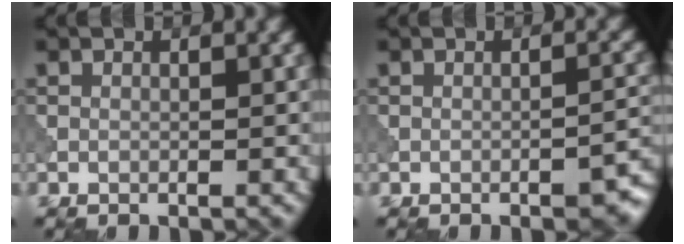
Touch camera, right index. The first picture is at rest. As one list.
[{"total": 3.0, "force": [-2.0, 0.7, 2.1], "torque": [-0.028, 0.006, -0.029]}]